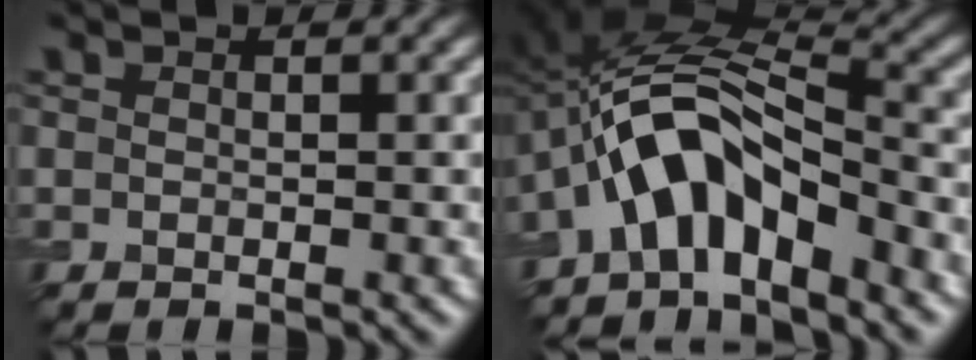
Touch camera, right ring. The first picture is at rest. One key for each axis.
{"total": 8.0, "fx": -3.9, "fy": 3.7, "fz": 5.9, "tx": -0.091, "ty": 0.021, "tz": -0.079}